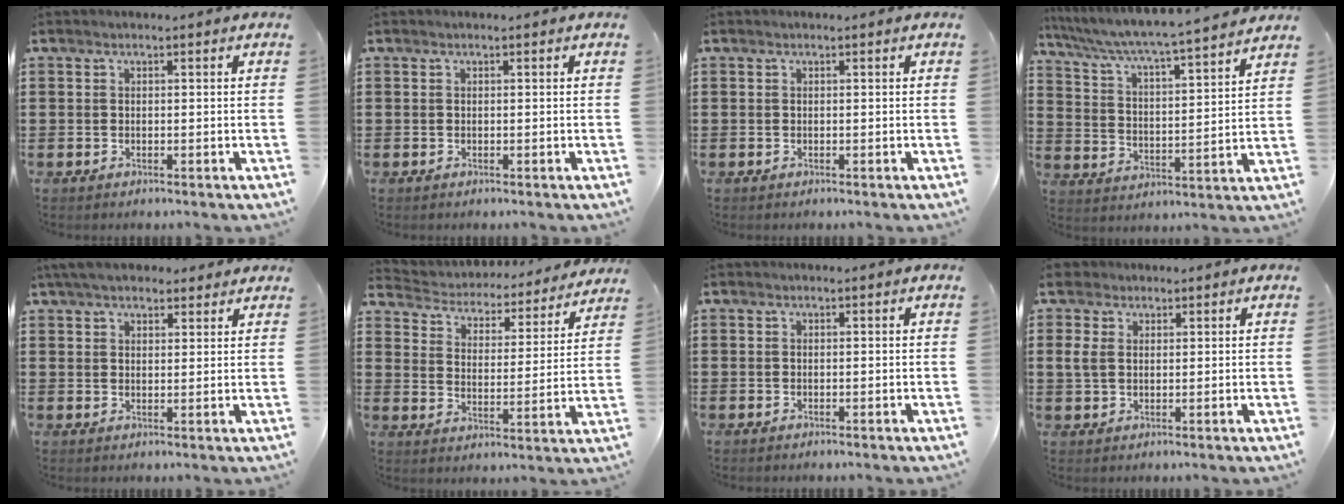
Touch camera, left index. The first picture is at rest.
{"total": 0.0}
{"total": 0.0}
{"total": 4.7, "force": [4.3, -0.6, 1.9], "torque": [-0.060, -0.039, 0.062]}
{"total": 4.8, "force": [4.1, 1.6, 1.9], "torque": [-0.049, -0.001, 0.077]}
{"total": 3.8, "force": [3.7, 0.8, 0.0], "torque": [-0.027, -0.034, 0.056]}
{"total": 0.0}
{"total": 3.9, "force": [1.6, 2.8, 2.1], "torque": [-0.058, 0.012, 0.027]}